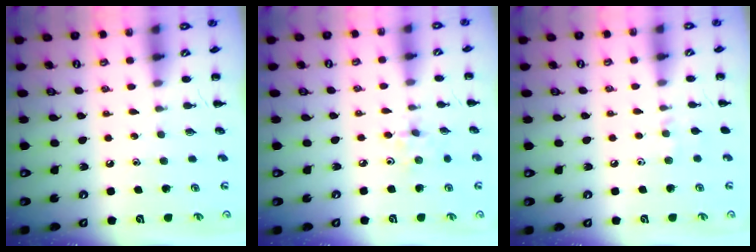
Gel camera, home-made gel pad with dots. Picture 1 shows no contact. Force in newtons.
{"total": 3.4, "press": 3.2, "slide": 1.0}
{"total": 2.9, "press": 2.7, "slide": 1.0}